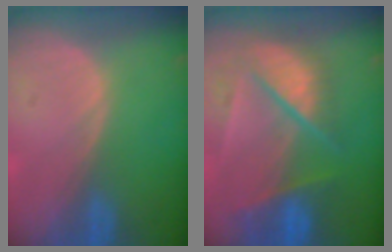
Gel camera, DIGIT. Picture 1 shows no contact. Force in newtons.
{"total": 9.4, "press": 8.2, "slide": 4.5}